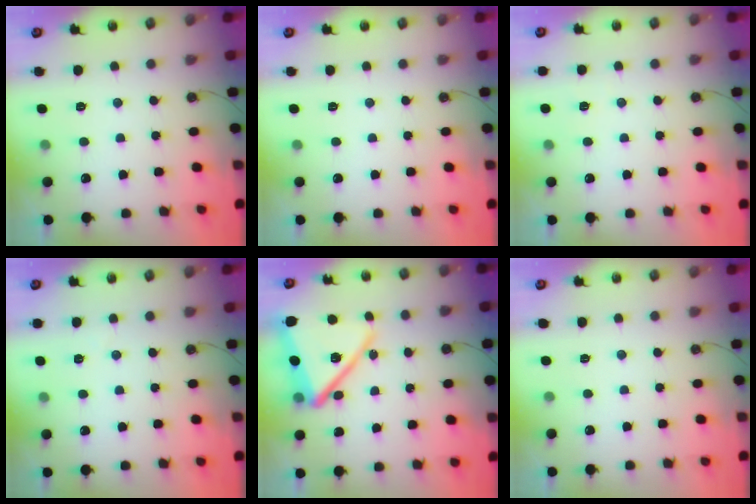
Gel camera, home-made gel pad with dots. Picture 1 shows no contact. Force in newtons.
{"total": 0.0}
{"total": 2.4, "press": 2.3, "slide": 0.6}
{"total": 9.9, "press": 1.4, "slide": 9.8}
{"total": 18.8, "press": 18.7, "slide": 1.5}
{"total": 0.0}